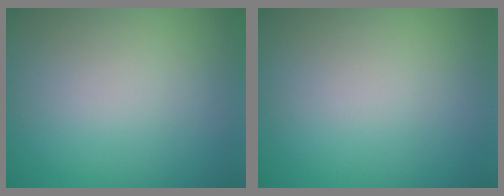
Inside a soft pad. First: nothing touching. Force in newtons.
{"total": 0.0}